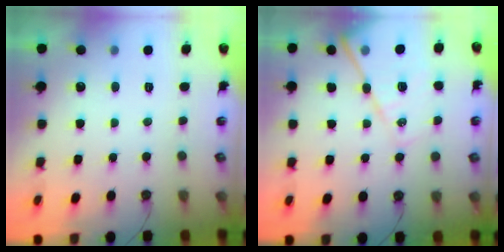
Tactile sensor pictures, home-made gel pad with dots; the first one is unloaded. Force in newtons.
{"total": 15.0, "press": 14.9, "slide": 1.8}